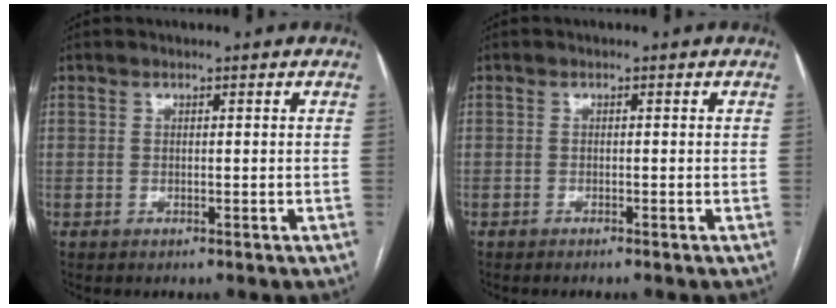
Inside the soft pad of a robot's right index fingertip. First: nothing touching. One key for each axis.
{"total": 0.5, "fx": -0.4, "fy": -0.1, "fz": 0.4, "tx": -0.010, "ty": 0.000, "tz": -0.008}